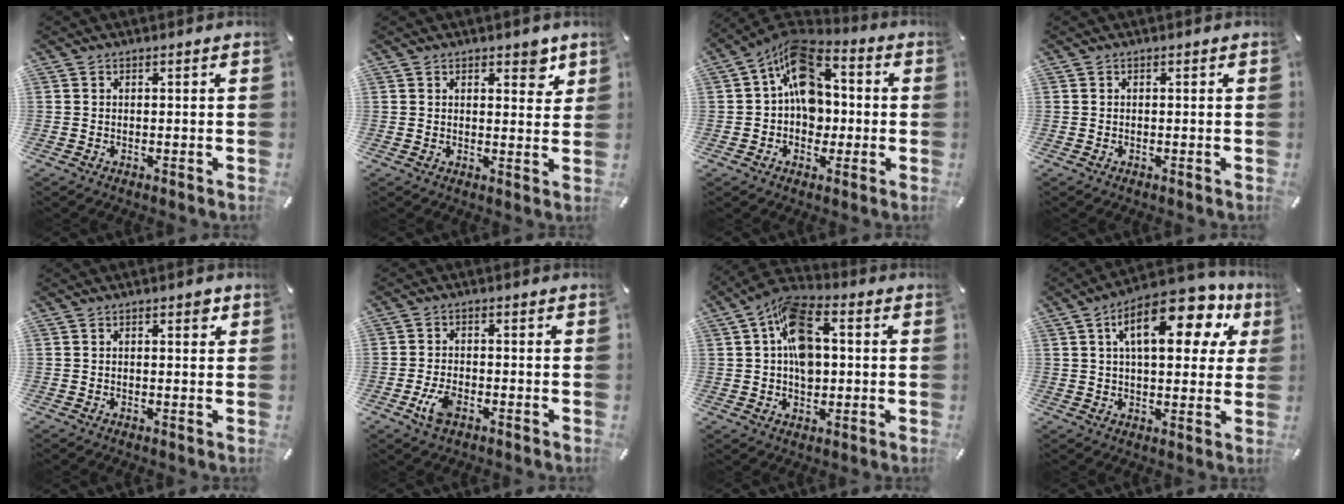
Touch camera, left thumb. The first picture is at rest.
{"total": 4.8, "force": [3.2, 2.5, 2.4], "torque": [-0.017, -0.017, 0.050]}
{"total": 14.0, "force": [2.0, 10.6, 8.8], "torque": [-0.144, -0.008, 0.037]}
{"total": 0.0}
{"total": 1.8, "force": [0.7, 0.8, 1.5], "torque": [-0.015, -0.001, 0.006]}
{"total": 5.0, "force": [-2.1, 2.7, 3.6], "torque": [-0.093, -0.003, -0.044]}
{"total": 13.1, "force": [1.9, 8.6, 9.7], "torque": [-0.161, 0.007, 0.037]}
{"total": 18.2, "force": [7.7, 8.2, 14.3], "torque": [-0.212, -0.026, 0.120]}